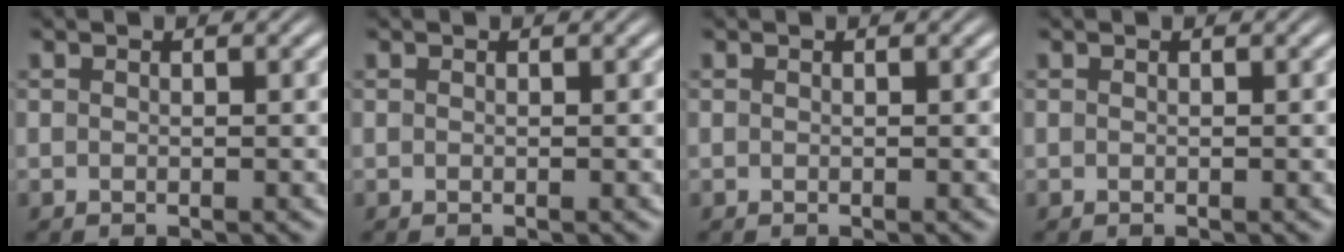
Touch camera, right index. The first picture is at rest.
{"total": 0.0}
{"total": 0.0}
{"total": 0.0}